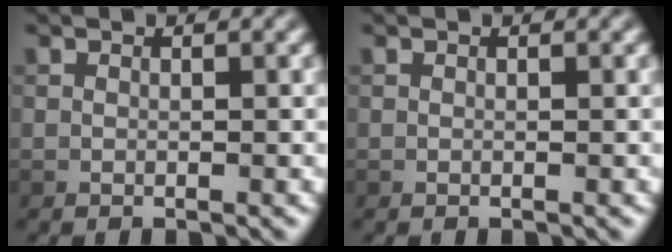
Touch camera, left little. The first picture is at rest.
{"total": 0.0}